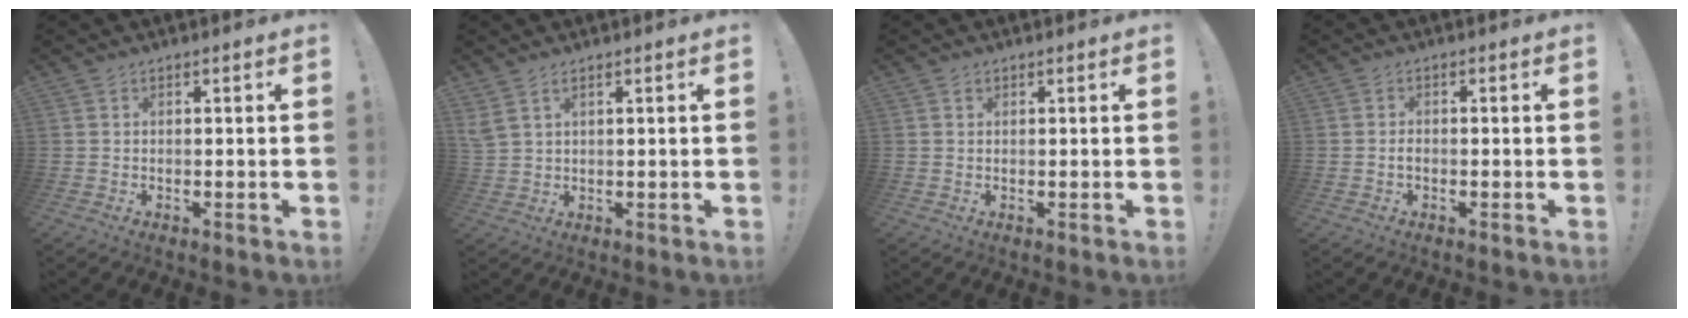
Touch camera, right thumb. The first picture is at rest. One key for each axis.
{"total": 3.2, "fx": 2.0, "fy": 1.5, "fz": 2.1, "tx": -0.049, "ty": -0.003, "tz": 0.041}
{"total": 0.6, "fx": 0.4, "fy": 0.4, "fz": 0.0, "tx": 0.001, "ty": 0.001, "tz": 0.008}
{"total": 1.1, "fx": -0.8, "fy": 0.6, "fz": 0.5, "tx": -0.017, "ty": 0.007, "tz": -0.014}